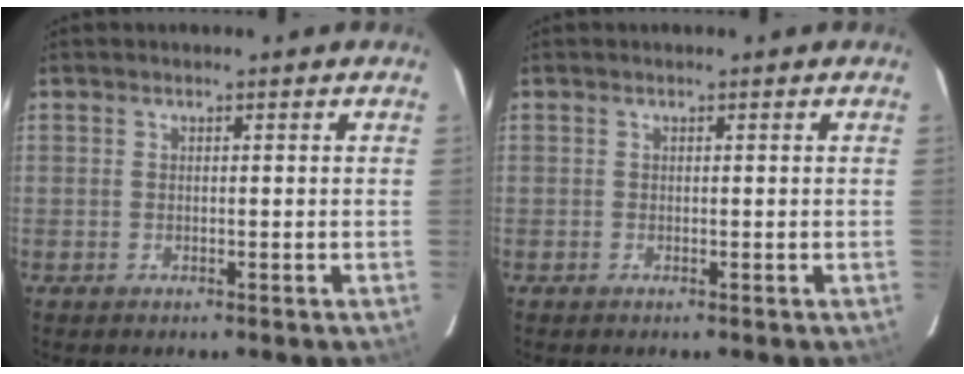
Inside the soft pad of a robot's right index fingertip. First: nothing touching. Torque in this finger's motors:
{"motor_torque": [-0.01, 0.04, 0.00, -0.02]}